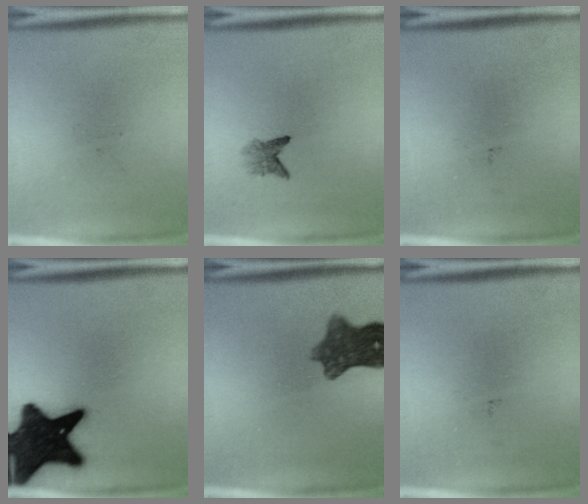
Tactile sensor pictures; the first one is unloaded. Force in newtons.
{"total": 2.0}
{"total": 0.0}
{"total": 19.3}
{"total": 8.1}
{"total": 0.0}